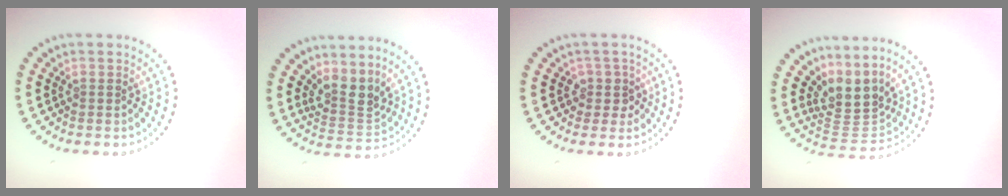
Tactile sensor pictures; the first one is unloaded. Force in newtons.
{"total": 3.1, "press": 2.2, "slide": 2.2}
{"total": 1.7, "press": 1.5, "slide": 1.0}
{"total": 3.9, "press": 2.6, "slide": 2.9}